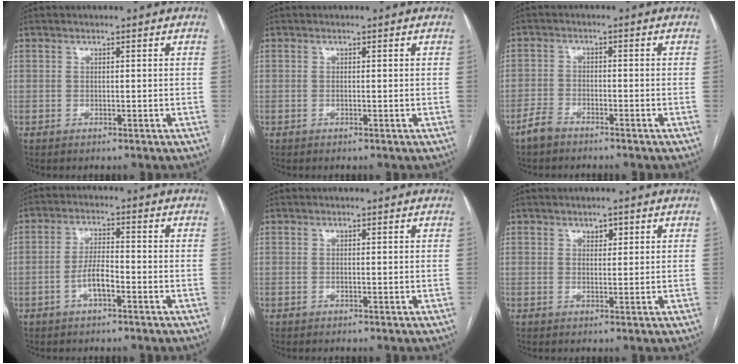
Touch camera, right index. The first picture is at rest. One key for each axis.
{"total": 0.0}
{"total": 3.3, "fx": -2.9, "fy": 1.1, "fz": 1.2, "tx": -0.030, "ty": 0.001, "tz": -0.054}
{"total": 4.5, "fx": -2.0, "fy": 1.3, "fz": 3.9, "tx": -0.079, "ty": 0.011, "tz": -0.037}
{"total": 0.0}
{"total": 1.5, "fx": 0.9, "fy": 0.8, "fz": 0.9, "tx": -0.013, "ty": 0.001, "tz": 0.015}